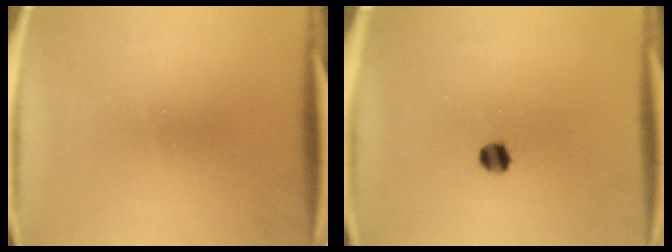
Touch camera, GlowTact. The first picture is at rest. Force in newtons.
{"total": 3.3}